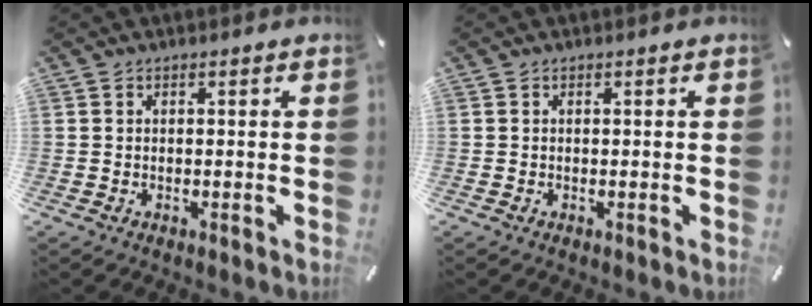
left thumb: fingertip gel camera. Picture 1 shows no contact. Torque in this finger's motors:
{"motor_torque": [0.24, 0.27, -0.06, 0.08, 0.00]}